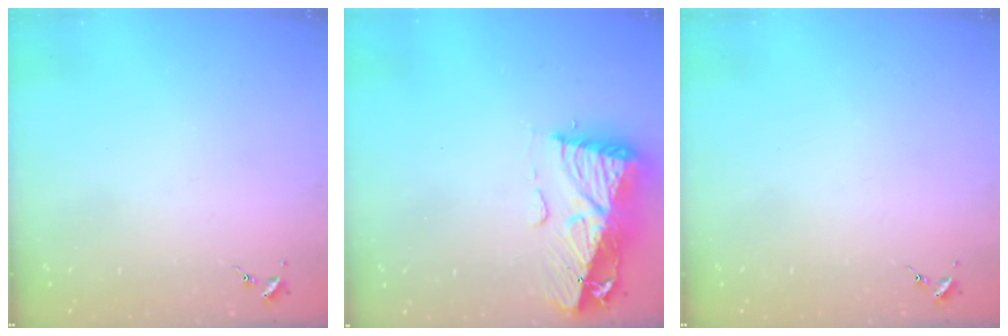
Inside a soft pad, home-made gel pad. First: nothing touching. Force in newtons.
{"total": 12.8, "press": 12.8, "slide": 1.2}
{"total": 0.0}